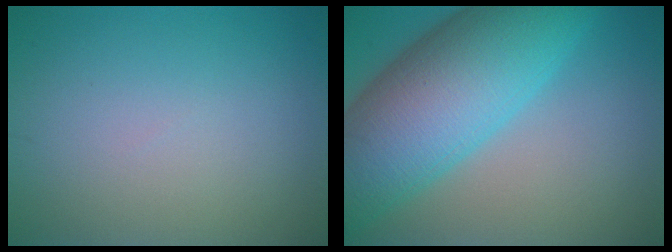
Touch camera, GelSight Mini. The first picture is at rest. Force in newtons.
{"total": 12.8, "press": 12.8, "slide": 0.5}